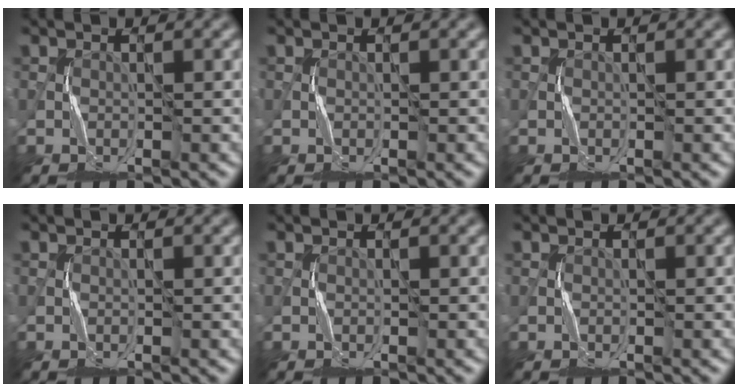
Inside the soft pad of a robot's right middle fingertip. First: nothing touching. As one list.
[{"total": 0.0}, {"total": 0.0}, {"total": 0.0}, {"total": 0.0}, {"total": 0.0}]